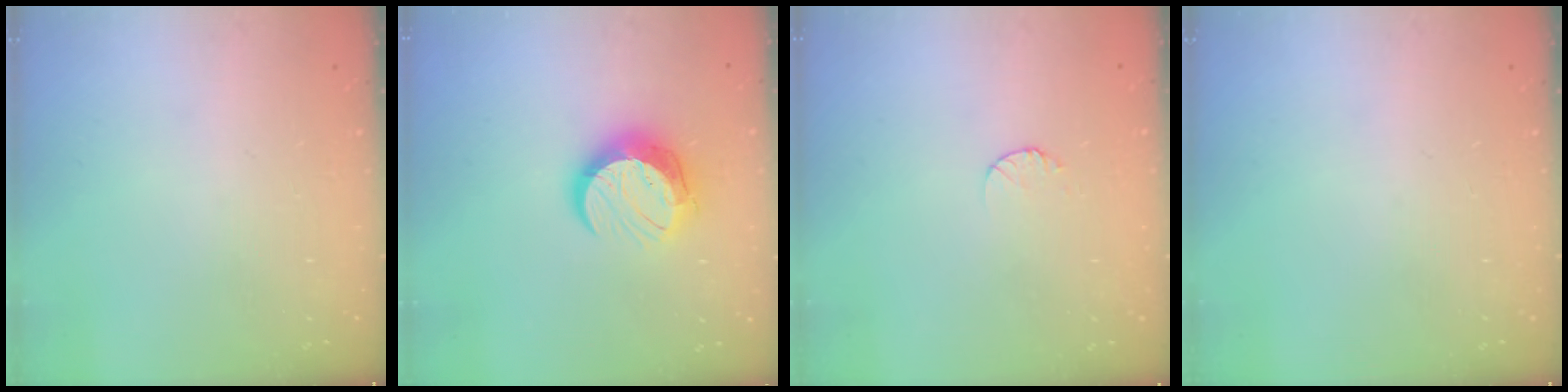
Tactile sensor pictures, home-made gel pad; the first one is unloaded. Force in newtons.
{"total": 12.3, "press": 12.3, "slide": 0.9}
{"total": 4.8, "press": 4.8, "slide": 0.5}
{"total": 0.0}